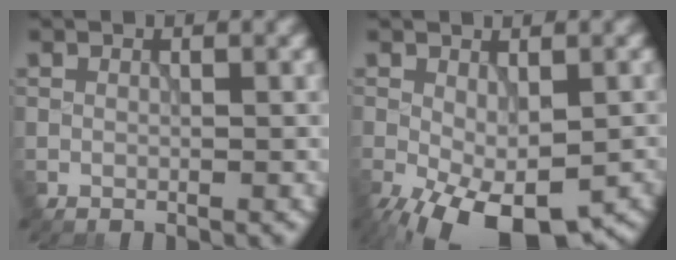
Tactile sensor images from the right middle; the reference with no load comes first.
{"total": 10.6, "force": [-5.2, 4.7, 8.0], "torque": [-0.160, -0.038, -0.066]}